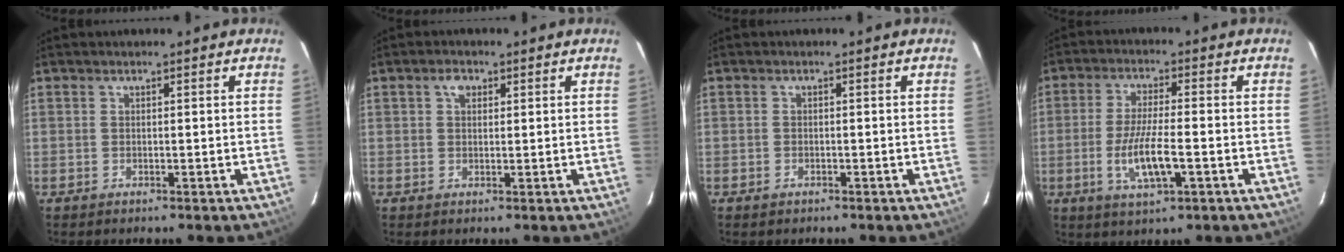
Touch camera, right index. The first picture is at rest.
{"total": 2.1, "force": [0.9, 1.5, 1.1], "torque": [-0.018, 0.009, 0.014]}
{"total": 0.9, "force": [-0.6, 0.6, 0.1], "torque": [-0.003, 0.000, -0.010]}
{"total": 8.7, "force": [-2.7, 1.8, 8.1], "torque": [-0.159, -0.013, -0.048]}